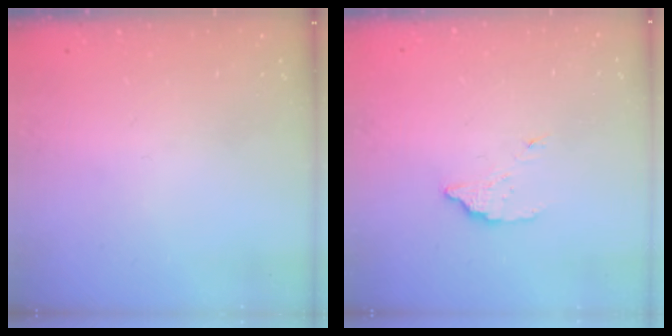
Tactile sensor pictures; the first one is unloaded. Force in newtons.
{"total": 2.9, "press": 2.9, "slide": 0.2}